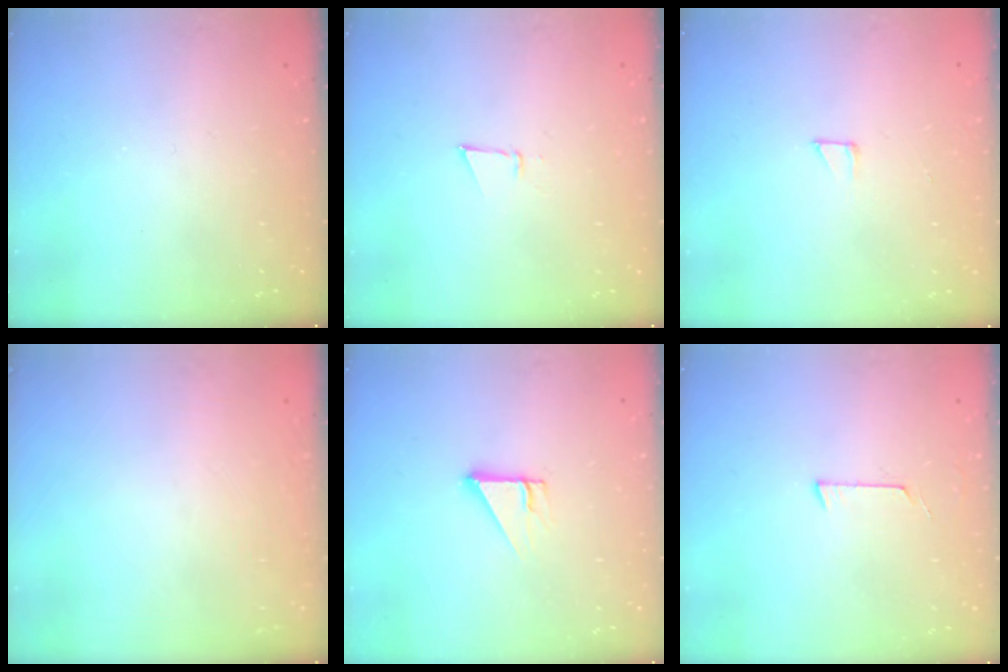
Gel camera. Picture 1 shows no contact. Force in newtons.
{"total": 3.1, "press": 3.1, "slide": 0.6}
{"total": 2.5, "press": 2.5, "slide": 0.1}
{"total": 1.6, "press": 1.6, "slide": 0.1}
{"total": 2.9, "press": 2.9, "slide": 0.1}
{"total": 4.2, "press": 4.2, "slide": 0.4}